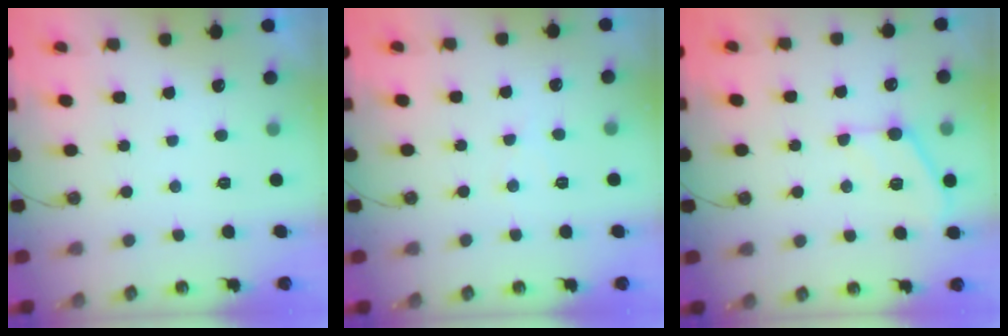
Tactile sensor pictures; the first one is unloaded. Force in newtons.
{"total": 5.5, "press": 5.5, "slide": 0.9}
{"total": 10.0, "press": 10.0, "slide": 0.3}